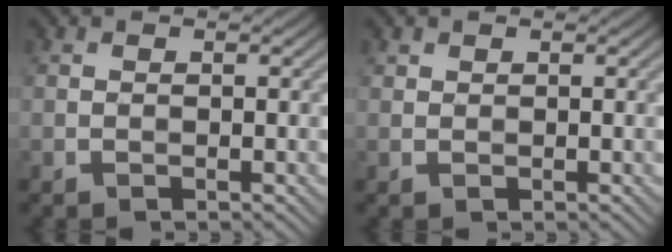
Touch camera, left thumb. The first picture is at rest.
{"total": 1.0, "force": [0.8, 0.5, 0.0], "torque": [-0.001, 0.003, 0.018]}